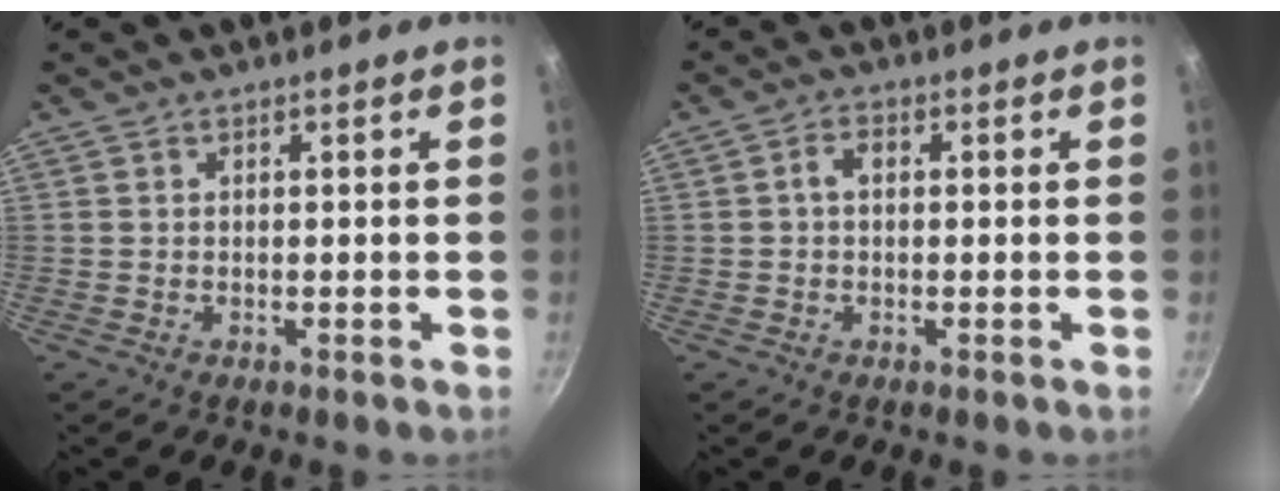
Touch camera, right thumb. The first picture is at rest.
{"total": 2.4, "force": [0.1, 1.6, 1.8], "torque": [-0.029, 0.008, -0.001]}